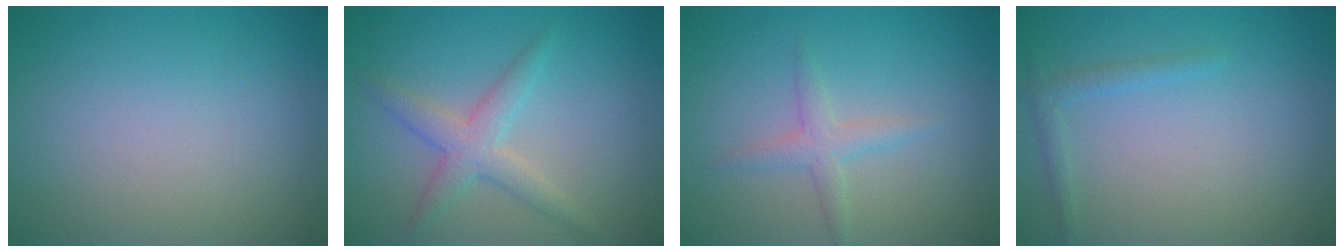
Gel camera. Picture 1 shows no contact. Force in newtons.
{"total": 3.1, "press": 3.1, "slide": 0.1}
{"total": 1.8, "press": 1.8, "slide": 0.0}
{"total": 1.2, "press": 1.2, "slide": 0.1}